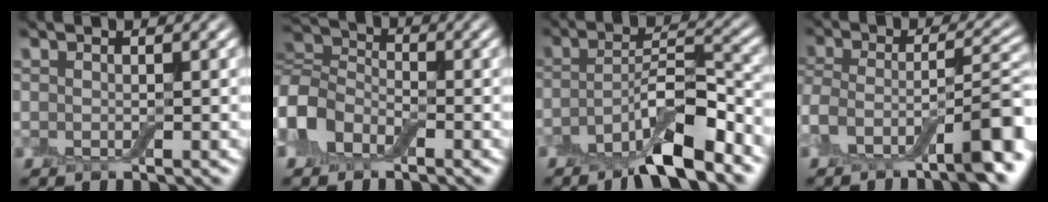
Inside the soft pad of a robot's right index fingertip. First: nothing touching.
{"total": 5.0, "force": [-1.6, 3.9, 2.7], "torque": [-0.058, 0.010, -0.049]}
{"total": 6.9, "force": [-4.4, 1.9, 5.0], "torque": [-0.081, 0.011, -0.082]}
{"total": 7.5, "force": [-4.3, 2.7, 5.5], "torque": [-0.080, 0.011, -0.085]}